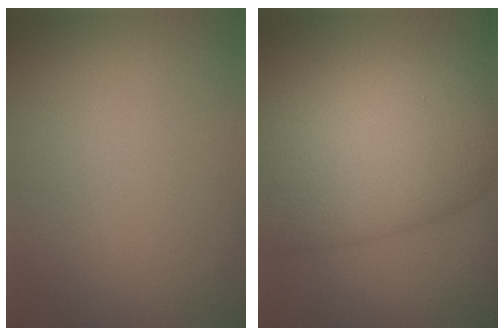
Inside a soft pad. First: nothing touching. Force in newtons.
{"total": 11.4, "press": 11.4, "slide": 0.5}